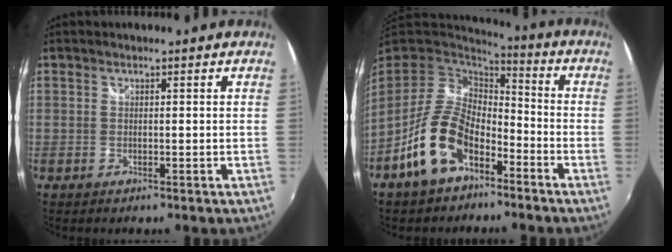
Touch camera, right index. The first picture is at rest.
{"total": 13.9, "force": [-7.1, 7.8, 9.1], "torque": [-0.189, 0.002, -0.122]}